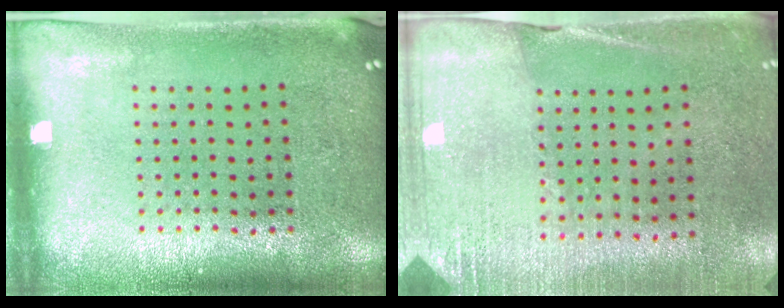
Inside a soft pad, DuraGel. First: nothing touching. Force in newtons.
{"total": 2.7, "press": 2.6, "slide": 0.9}